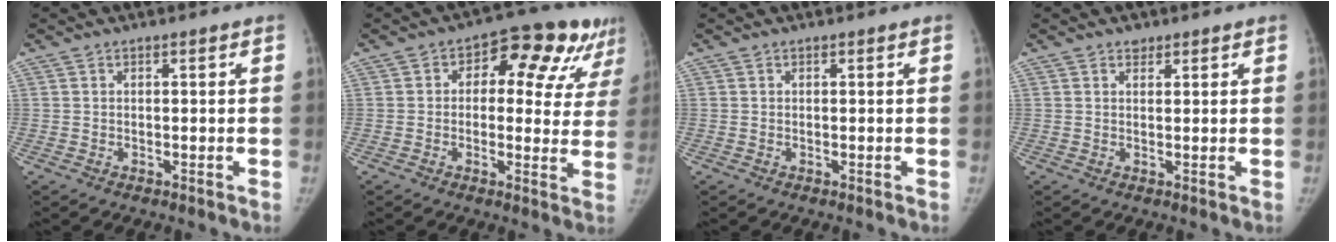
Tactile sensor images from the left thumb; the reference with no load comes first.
{"total": 15.0, "force": [6.8, 8.3, 10.5], "torque": [-0.080, 0.010, 0.077]}
{"total": 0.0}
{"total": 1.4, "force": [1.0, 0.9, 0.3], "torque": [0.006, -0.006, 0.012]}